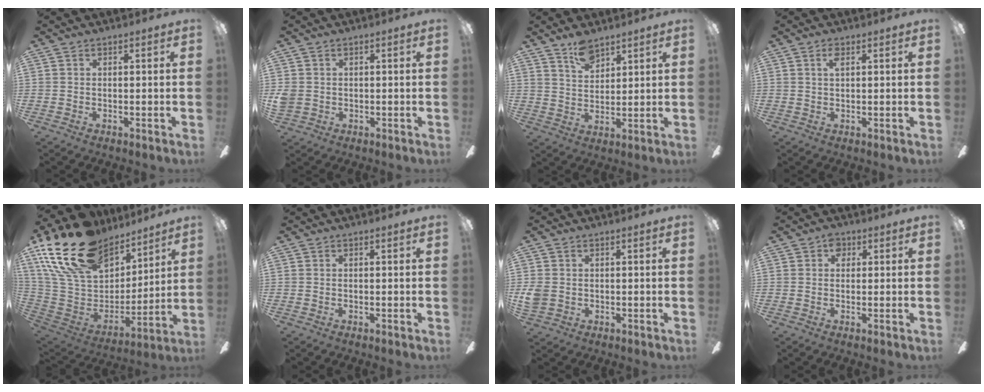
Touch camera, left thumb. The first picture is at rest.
{"total": 2.5, "force": [0.3, 2.3, 0.9], "torque": [-0.017, 0.005, 0.008]}
{"total": 7.1, "force": [5.4, 3.5, 3.1], "torque": [-0.045, -0.025, 0.096]}
{"total": 2.3, "force": [1.2, 1.0, 1.6], "torque": [-0.029, 0.001, 0.019]}
{"total": 24.6, "force": [16.5, 13.9, 11.9], "torque": [-0.250, -0.094, 0.312]}
{"total": 0.0}
{"total": 3.6, "force": [0.0, 3.0, 1.9], "torque": [-0.040, 0.005, 0.003]}
{"total": 2.8, "force": [1.1, 2.1, 1.5], "torque": [-0.015, 0.001, 0.017]}